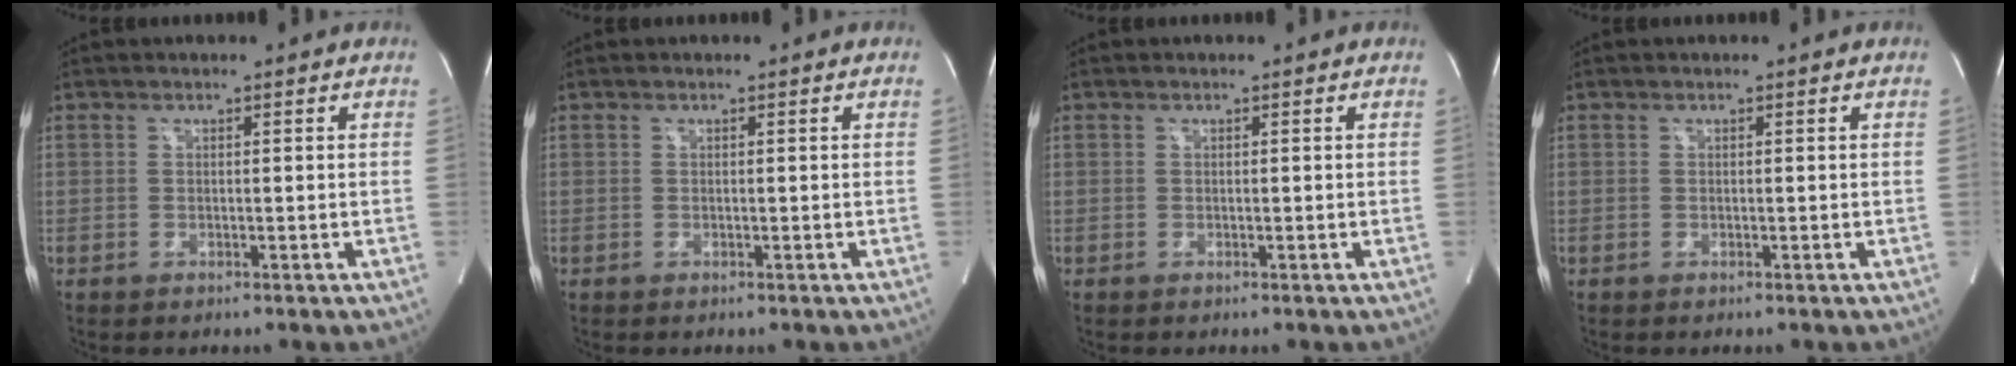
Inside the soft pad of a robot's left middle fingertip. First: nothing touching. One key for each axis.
{"total": 0.0}
{"total": 0.0}
{"total": 0.0}